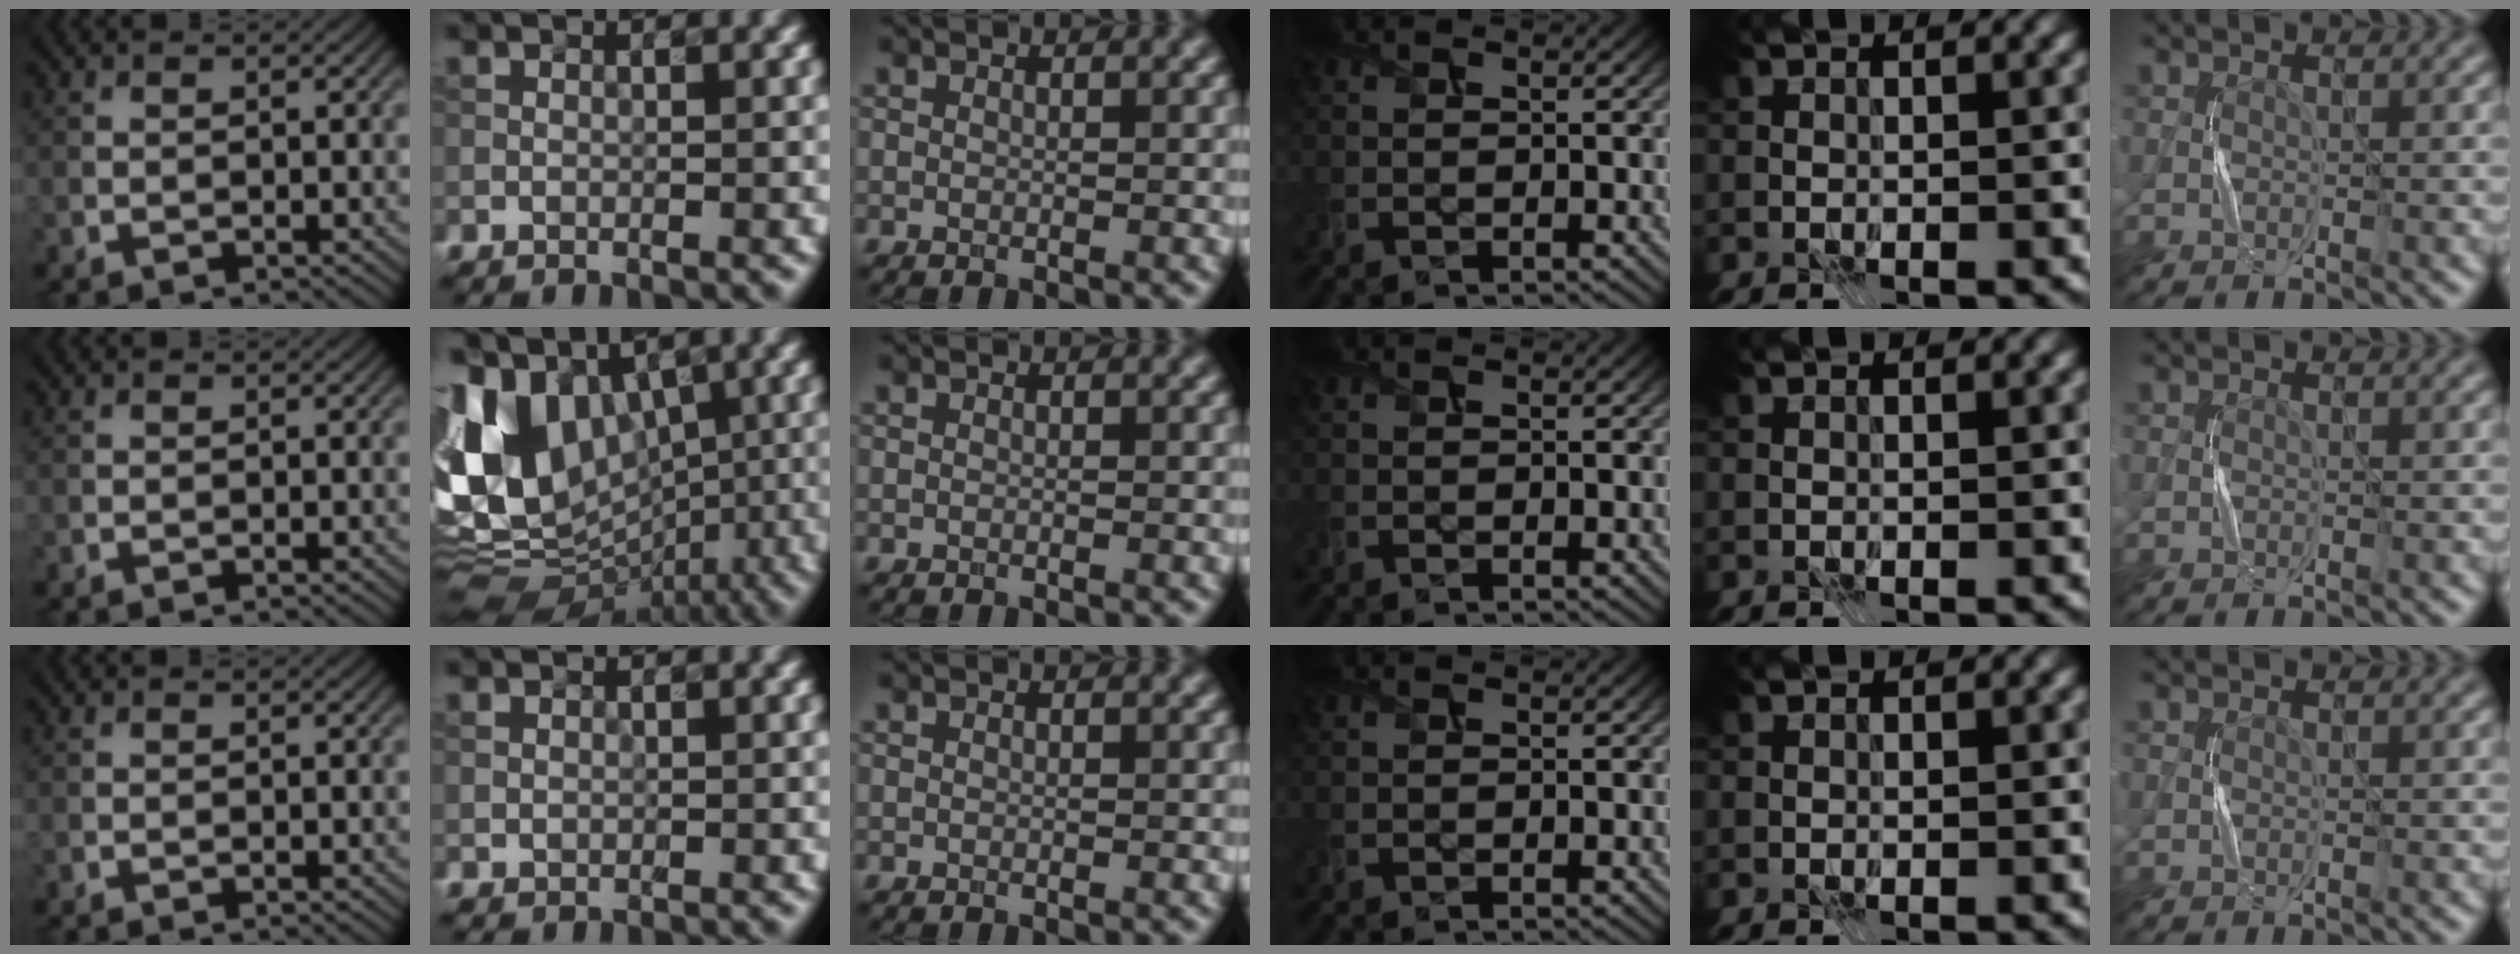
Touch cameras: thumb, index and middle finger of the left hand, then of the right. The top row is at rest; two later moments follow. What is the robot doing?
{"motion": "press", "object": "calculator"}